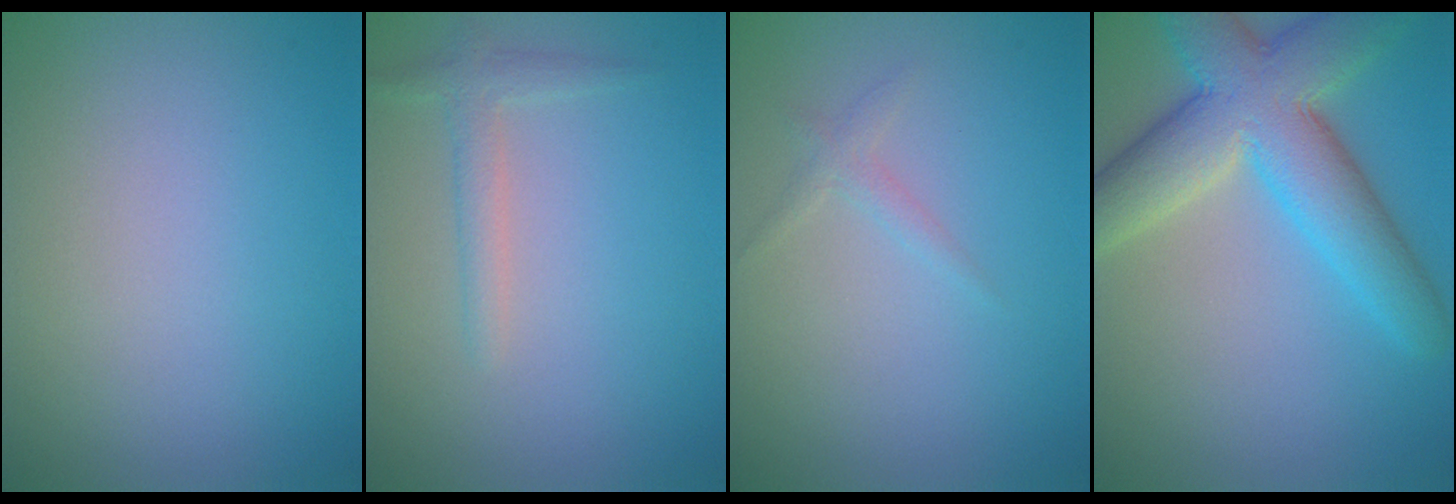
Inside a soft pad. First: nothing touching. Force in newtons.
{"total": 1.8, "press": 1.7, "slide": 0.1}
{"total": 1.0, "press": 1.0, "slide": 0.0}
{"total": 9.1, "press": 9.0, "slide": 0.6}